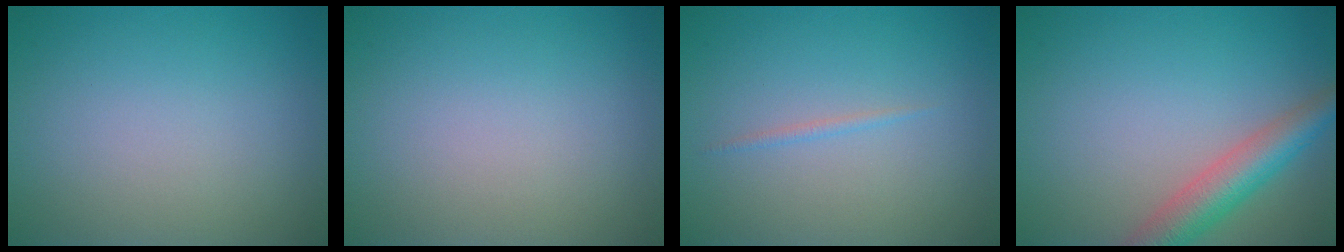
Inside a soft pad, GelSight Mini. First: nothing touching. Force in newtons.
{"total": 0.0}
{"total": 0.6, "press": 0.6, "slide": 0.0}
{"total": 4.7, "press": 4.7, "slide": 0.2}